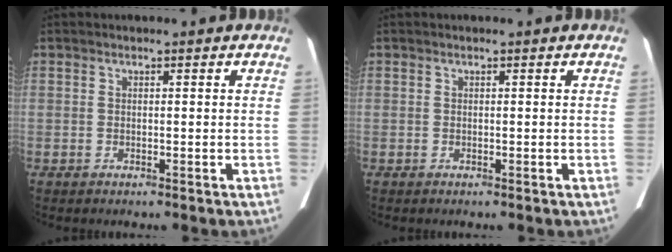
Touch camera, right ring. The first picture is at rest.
{"total": 0.0}